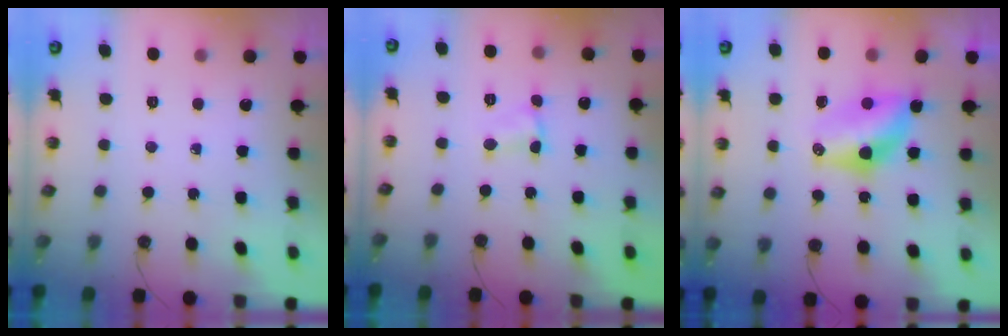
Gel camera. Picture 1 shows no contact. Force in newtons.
{"total": 1.9, "press": 1.9, "slide": 0.3}
{"total": 9.5, "press": 8.5, "slide": 4.2}